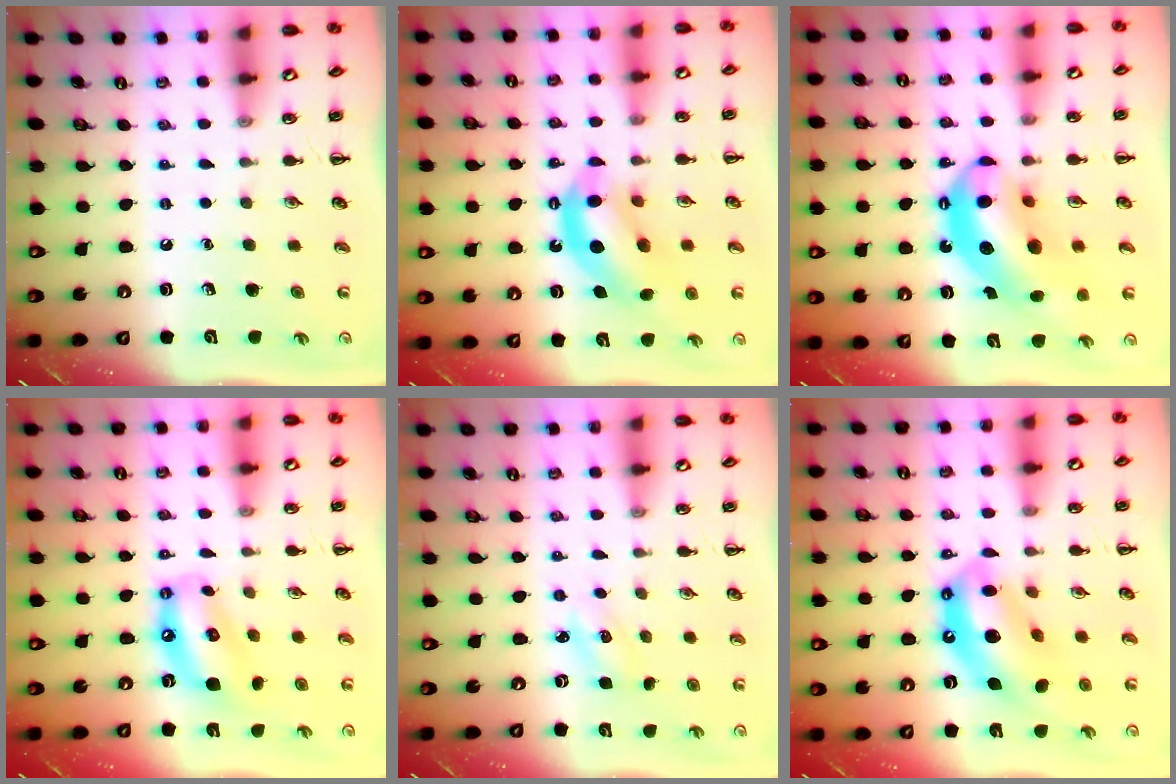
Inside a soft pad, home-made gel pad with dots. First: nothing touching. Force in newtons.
{"total": 11.9, "press": 11.5, "slide": 3.0}
{"total": 15.9, "press": 15.2, "slide": 4.4}
{"total": 11.1, "press": 10.7, "slide": 2.9}
{"total": 2.9, "press": 2.8, "slide": 0.9}
{"total": 14.7, "press": 14.1, "slide": 4.2}